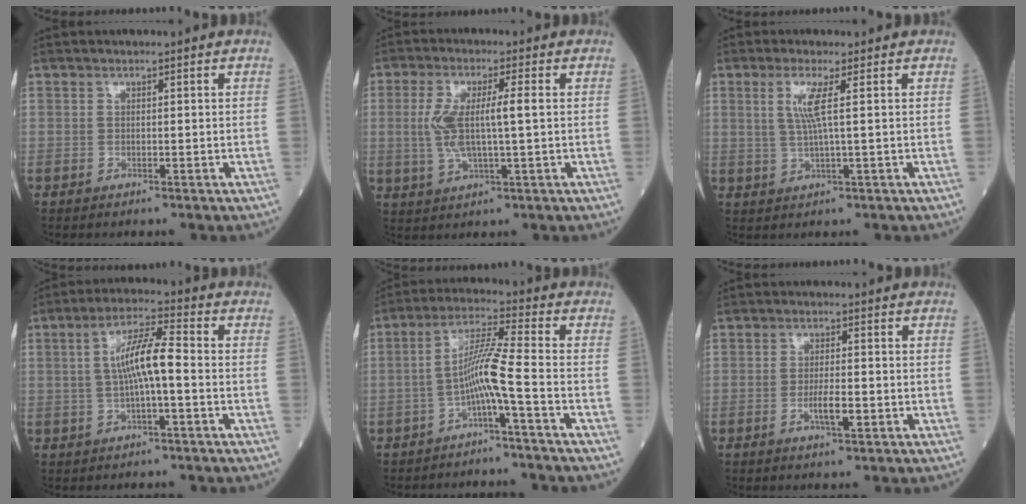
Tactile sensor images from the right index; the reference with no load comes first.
{"total": 7.7, "force": [0.5, 1.2, 7.6], "torque": [-0.166, 0.007, 0.010]}
{"total": 4.2, "force": [1.2, -0.6, 4.0], "torque": [-0.087, -0.002, 0.026]}
{"total": 7.5, "force": [-0.1, 1.0, 7.4], "torque": [-0.140, 0.017, -0.005]}
{"total": 6.7, "force": [-2.5, -1.0, 6.1], "torque": [-0.118, 0.020, -0.047]}
{"total": 3.4, "force": [-1.1, 0.5, 3.2], "torque": [-0.060, -0.001, -0.018]}